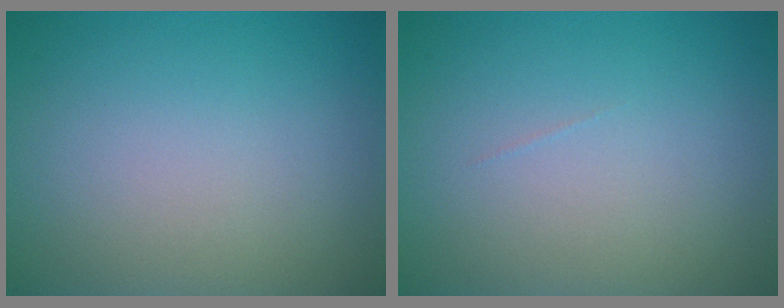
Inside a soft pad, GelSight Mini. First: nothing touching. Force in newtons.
{"total": 0.0}